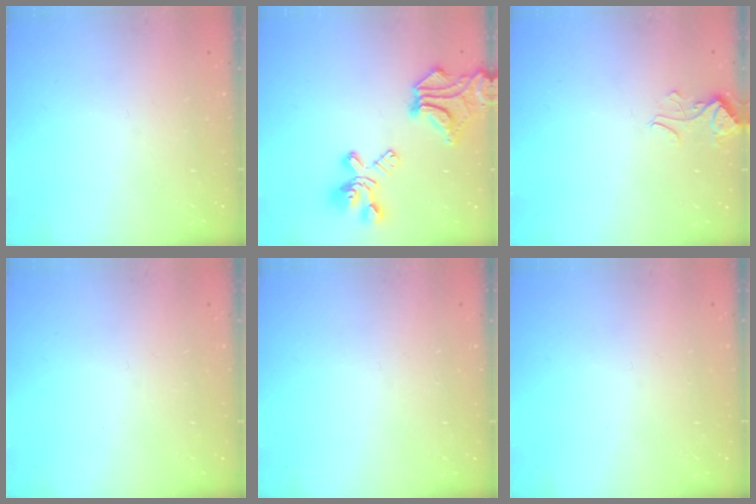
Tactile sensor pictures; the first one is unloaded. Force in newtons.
{"total": 14.7, "press": 14.4, "slide": 3.0}
{"total": 2.1, "press": 2.1, "slide": 0.5}
{"total": 0.0}
{"total": 0.0}
{"total": 0.0}